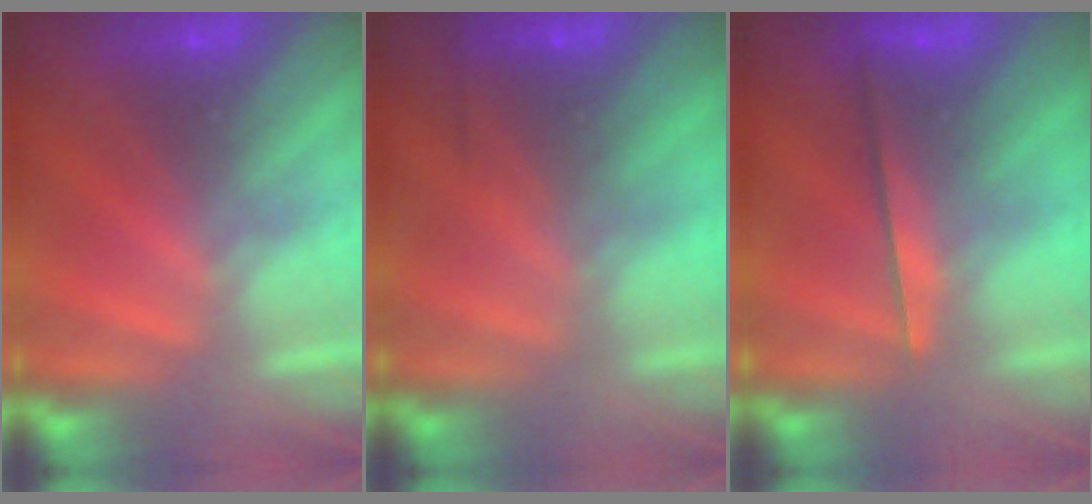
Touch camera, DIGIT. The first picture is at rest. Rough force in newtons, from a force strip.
{"total": 2.4}
{"total": 2.3}